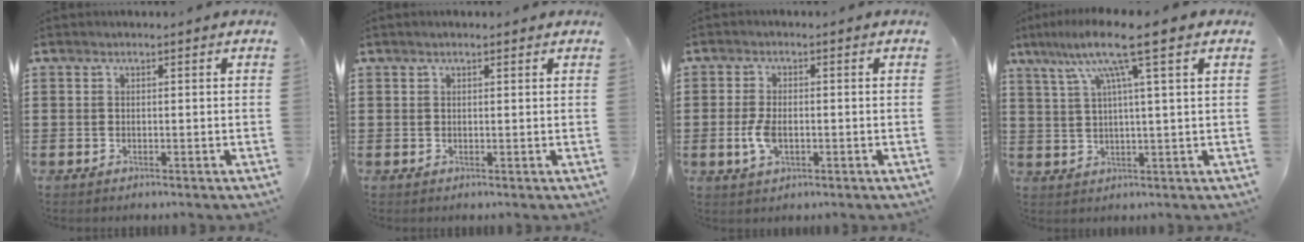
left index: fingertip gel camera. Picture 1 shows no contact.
{"total": 0.9, "force": [0.6, 0.2, 0.6], "torque": [-0.012, 0.002, 0.011]}
{"total": 4.2, "force": [-0.9, 2.1, 3.5], "torque": [-0.090, -0.007, -0.022]}
{"total": 10.0, "force": [5.3, -0.1, 8.4], "torque": [-0.176, -0.002, 0.088]}